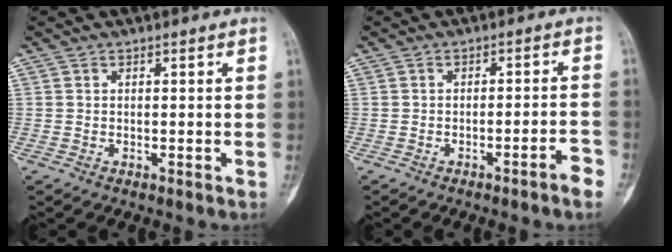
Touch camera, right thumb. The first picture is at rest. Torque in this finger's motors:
{"motor_torque": [-0.33, -0.13, -0.25, -0.07, 0.00]}